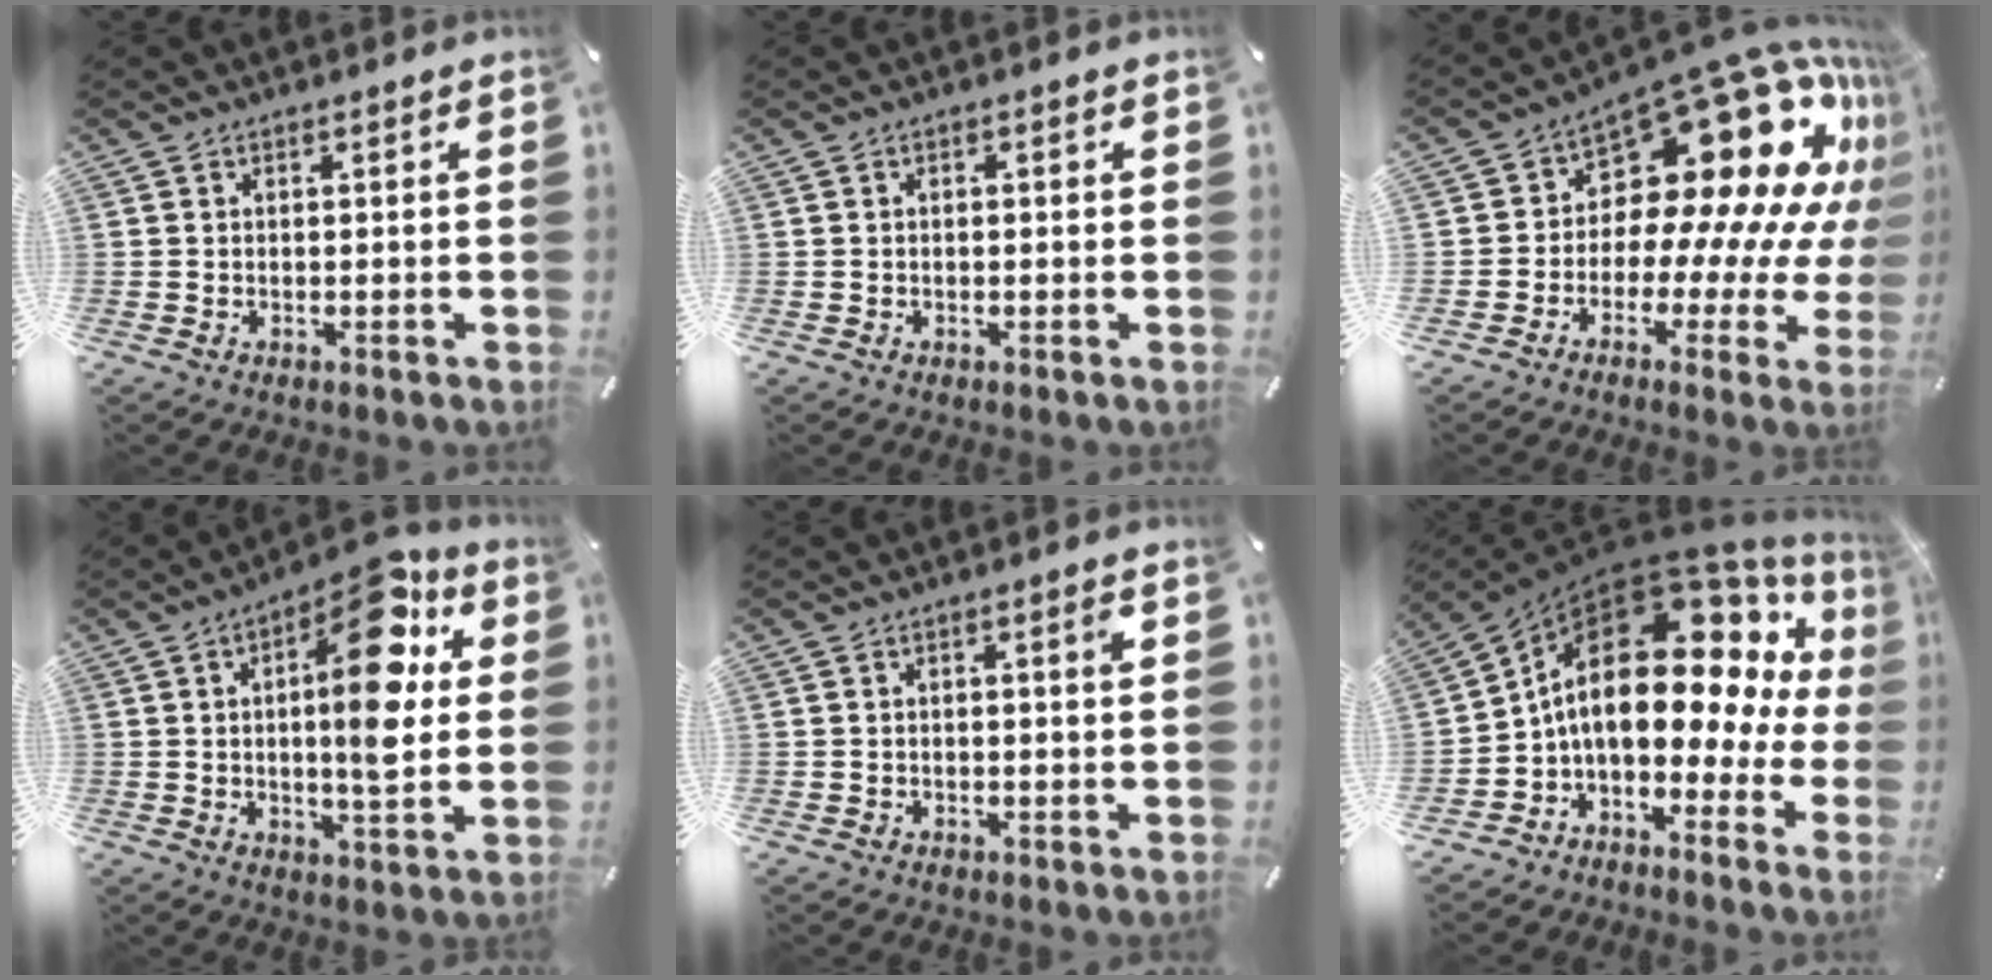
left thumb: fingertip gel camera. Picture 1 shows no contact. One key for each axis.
{"total": 0.7, "fx": -0.2, "fy": 0.3, "fz": 0.6, "tx": -0.012, "ty": -0.001, "tz": -0.004}
{"total": 23.9, "fx": 10.2, "fy": 13.0, "fz": 17.3, "tx": -0.233, "ty": -0.111, "tz": 0.188}
{"total": 17.7, "fx": 5.9, "fy": 6.6, "fz": 15.4, "tx": -0.203, "ty": -0.036, "tz": 0.088}
{"total": 2.0, "fx": 0.3, "fy": 0.3, "fz": 1.9, "tx": -0.036, "ty": 0.002, "tz": 0.003}
{"total": 19.7, "fx": 3.3, "fy": 11.5, "fz": 15.6, "tx": -0.260, "ty": -0.029, "tz": 0.050}